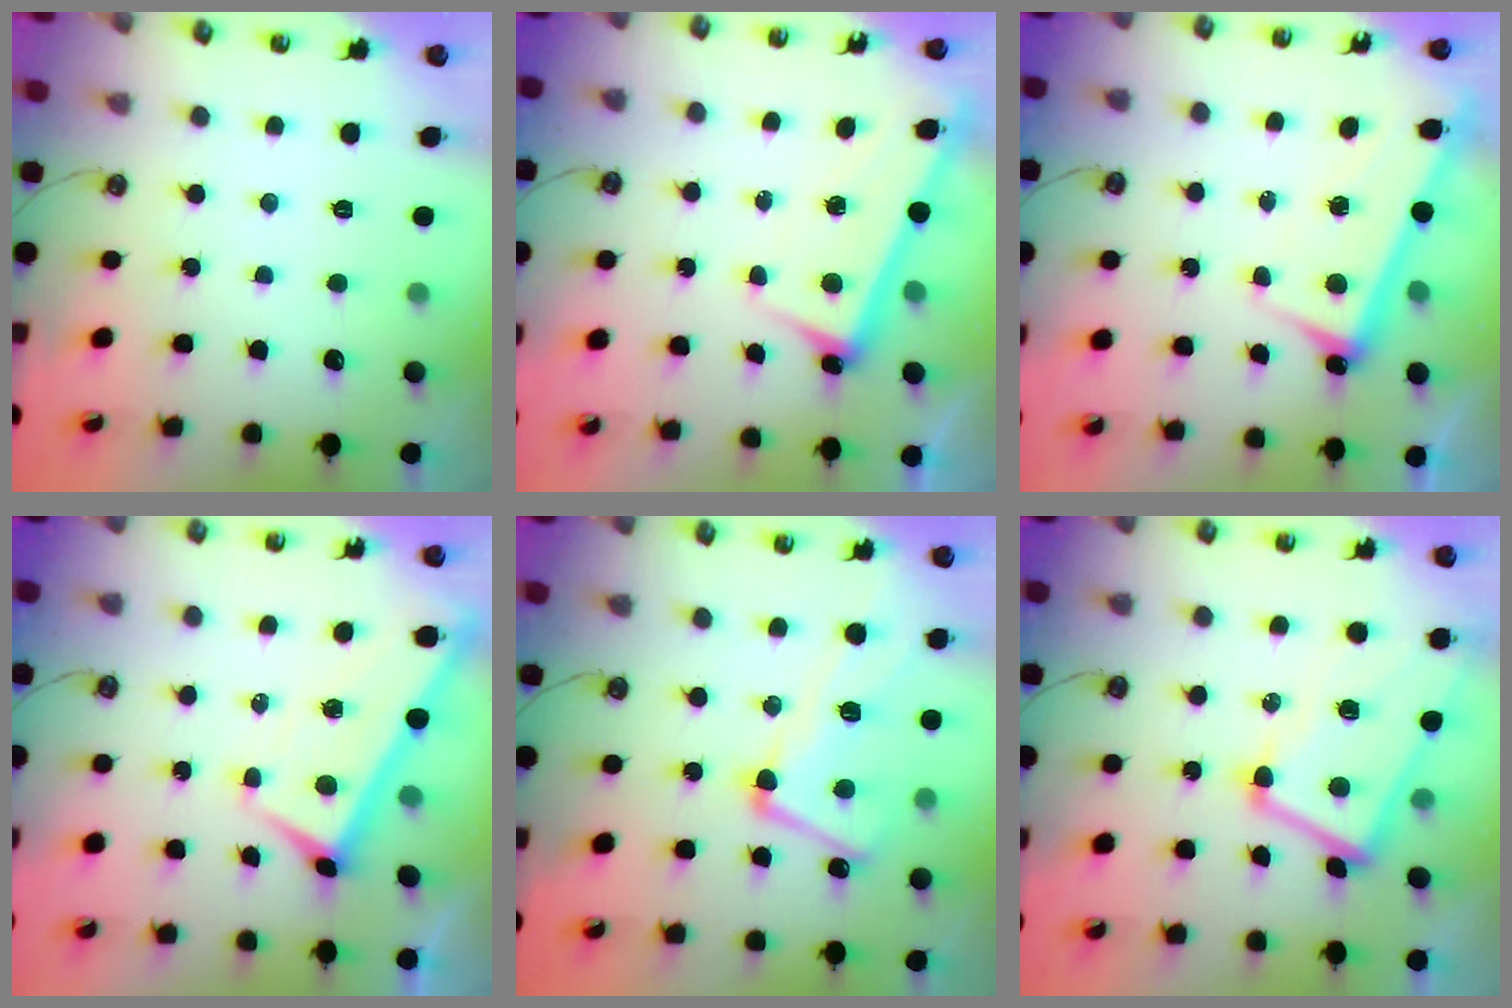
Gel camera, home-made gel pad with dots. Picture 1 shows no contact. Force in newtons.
{"total": 2.6, "press": 2.5, "slide": 0.7}
{"total": 3.4, "press": 3.2, "slide": 0.9}
{"total": 2.1, "press": 2.1, "slide": 0.3}
{"total": 8.4, "press": 8.2, "slide": 1.7}
{"total": 4.9, "press": 4.8, "slide": 1.3}